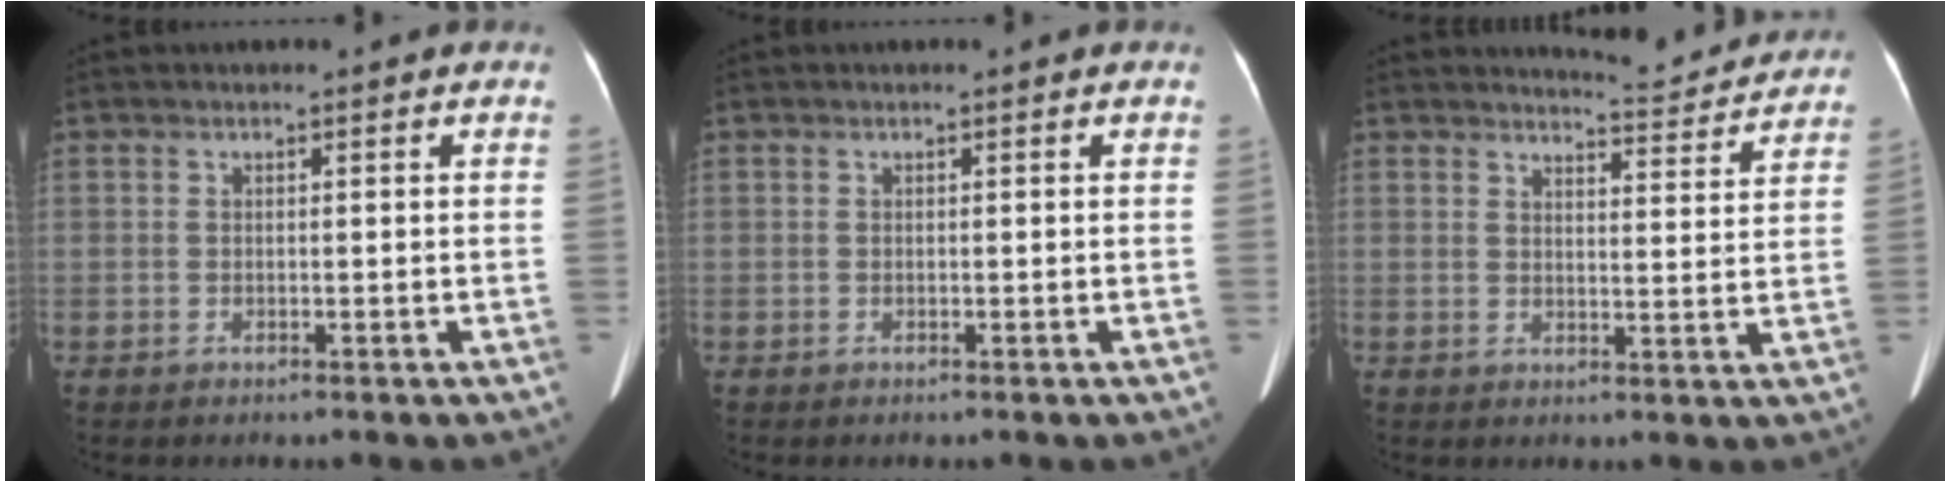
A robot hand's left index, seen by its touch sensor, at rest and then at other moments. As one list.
[{"total": 0.0}, {"total": 7.2, "force": [7.2, 0.3, 0.2], "torque": [-0.010, -0.013, 0.087]}]